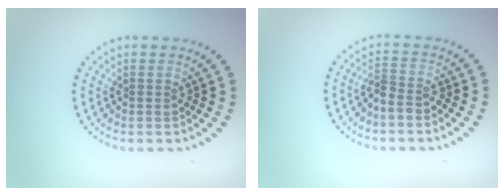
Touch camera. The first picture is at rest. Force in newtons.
{"total": 1.8, "press": 1.3, "slide": 1.2}